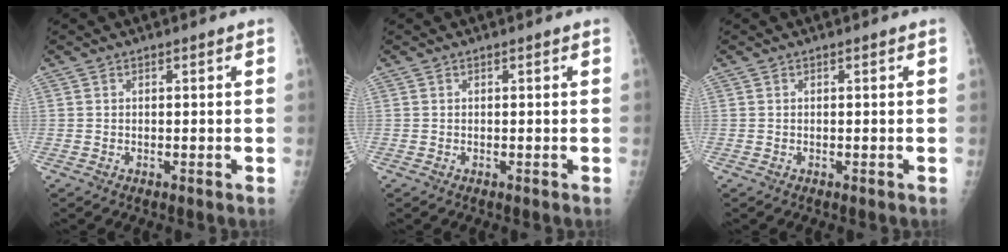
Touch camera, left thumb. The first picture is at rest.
{"total": 0.0}
{"total": 0.0}